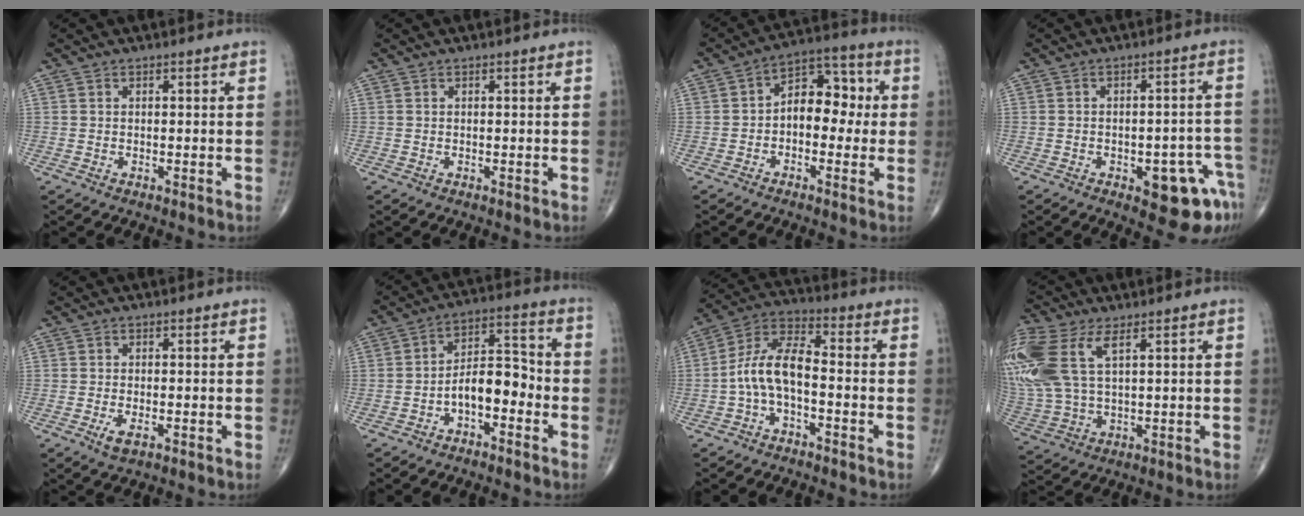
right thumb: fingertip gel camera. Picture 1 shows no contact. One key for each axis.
{"total": 0.0}
{"total": 10.0, "fx": -0.2, "fy": 6.6, "fz": 7.6, "tx": -0.075, "ty": 0.038, "tz": -0.017}
{"total": 10.6, "fx": -5.1, "fy": 4.1, "fz": 8.3, "tx": -0.072, "ty": 0.038, "tz": -0.054}
{"total": 2.5, "fx": -1.0, "fy": 1.0, "fz": 2.1, "tx": -0.040, "ty": -0.003, "tz": -0.018}
{"total": 8.5, "fx": -3.2, "fy": 4.3, "fz": 6.5, "tx": -0.089, "ty": 0.048, "tz": -0.061}
{"total": 9.4, "fx": -2.3, "fy": 4.3, "fz": 8.0, "tx": -0.155, "ty": 0.047, "tz": -0.055}
{"total": 17.7, "fx": 6.3, "fy": 9.0, "fz": 13.9, "tx": -0.367, "ty": 0.005, "tz": 0.130}